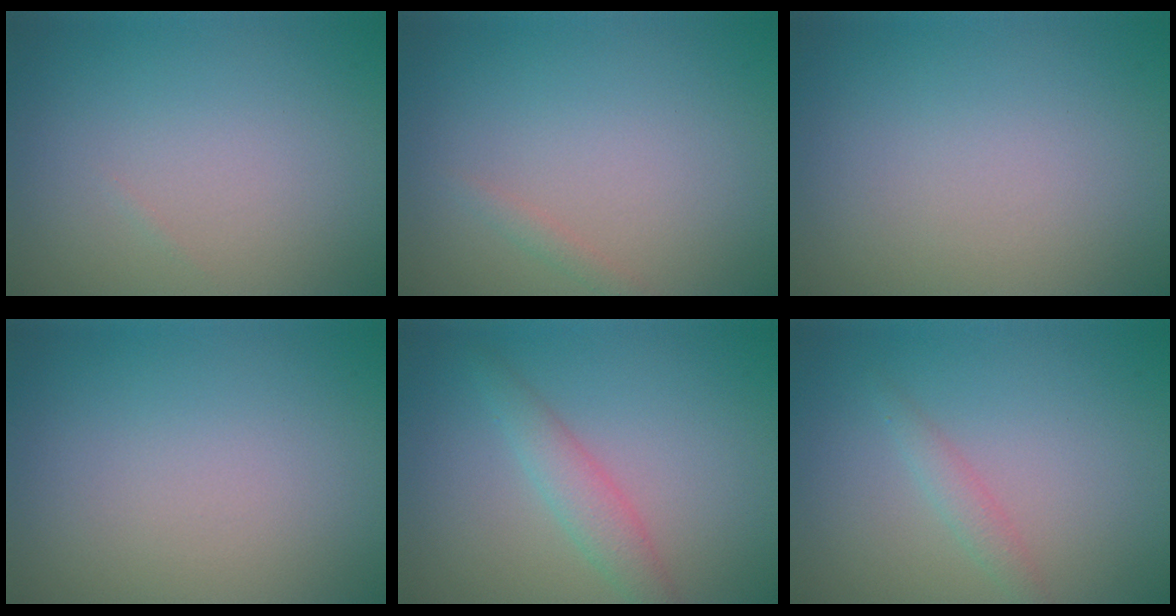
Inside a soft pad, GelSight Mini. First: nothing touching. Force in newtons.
{"total": 0.7, "press": 0.7, "slide": 0.0}
{"total": 0.0}
{"total": 0.0}
{"total": 2.3, "press": 2.3, "slide": 0.1}
{"total": 1.3, "press": 1.3, "slide": 0.0}